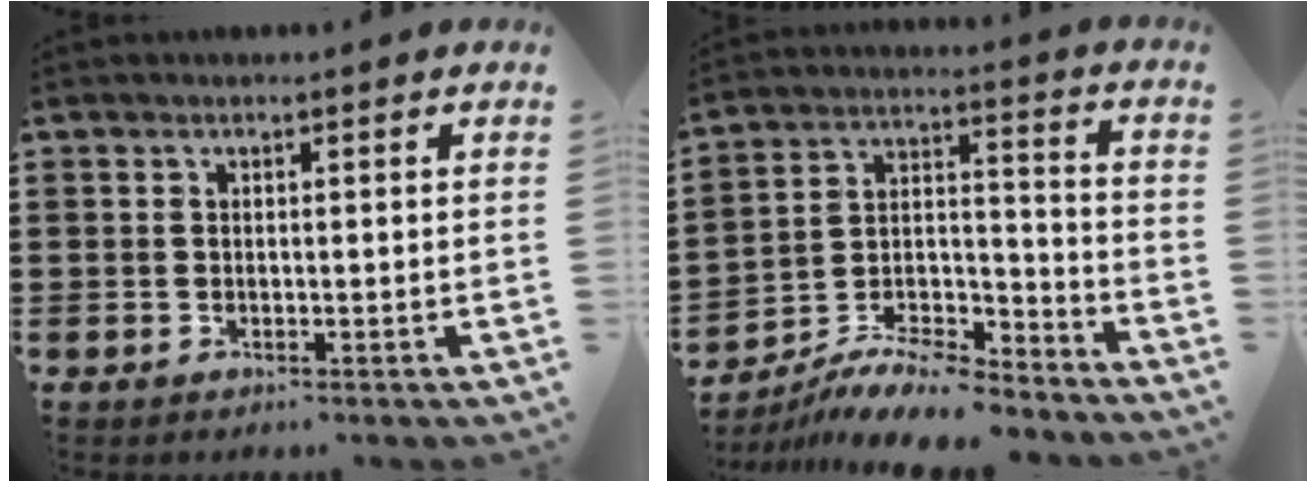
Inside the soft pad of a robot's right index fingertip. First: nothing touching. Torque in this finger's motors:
{"motor_torque": [0.04, 0.04, -0.12, -0.19]}